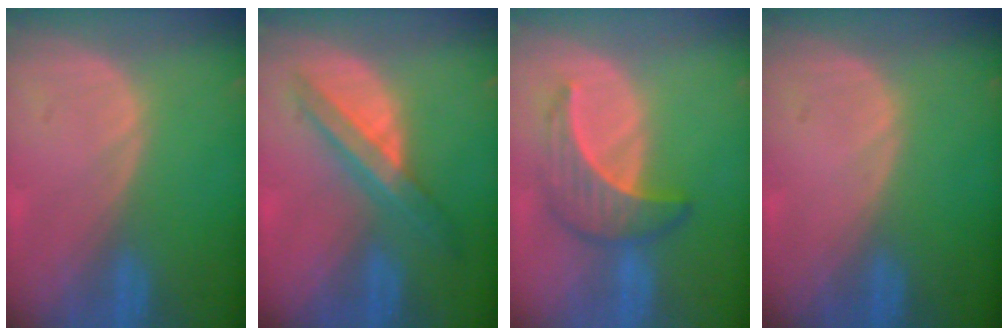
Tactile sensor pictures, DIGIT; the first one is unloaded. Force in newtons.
{"total": 7.2, "press": 6.1, "slide": 3.8}
{"total": 6.4, "press": 6.2, "slide": 1.4}
{"total": 0.0}